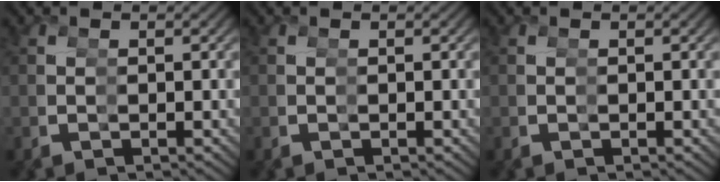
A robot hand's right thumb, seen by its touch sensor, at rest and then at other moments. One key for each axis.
{"total": 0.0}
{"total": 0.0}